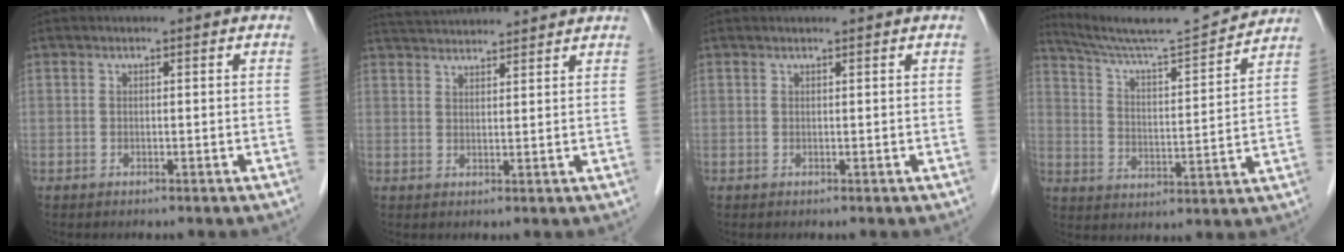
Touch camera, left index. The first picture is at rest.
{"total": 10.3, "force": [9.9, 0.2, 2.9], "torque": [-0.056, 0.035, 0.148]}
{"total": 0.9, "force": [0.9, -0.2, 0.2], "torque": [-0.007, 0.004, 0.018]}
{"total": 15.3, "force": [14.7, -0.9, 4.2], "torque": [-0.084, -0.013, 0.229]}